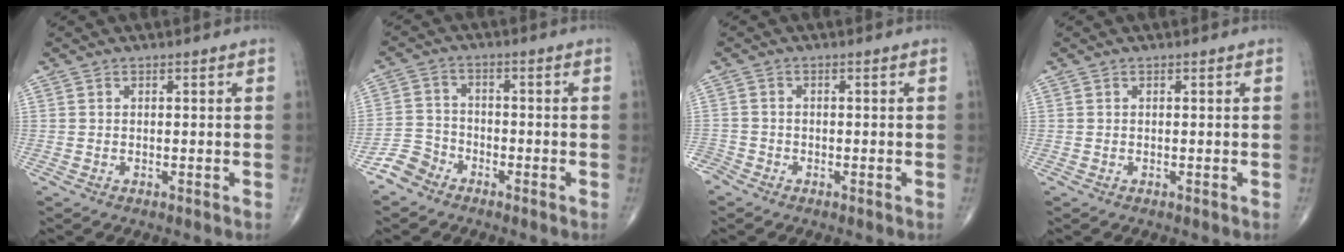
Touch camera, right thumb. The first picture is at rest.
{"total": 4.5, "force": [-3.5, 2.8, 0.5], "torque": [0.004, 0.018, -0.079]}
{"total": 2.3, "force": [-1.7, 1.5, 0.3], "torque": [-0.007, 0.004, -0.039]}
{"total": 0.0}